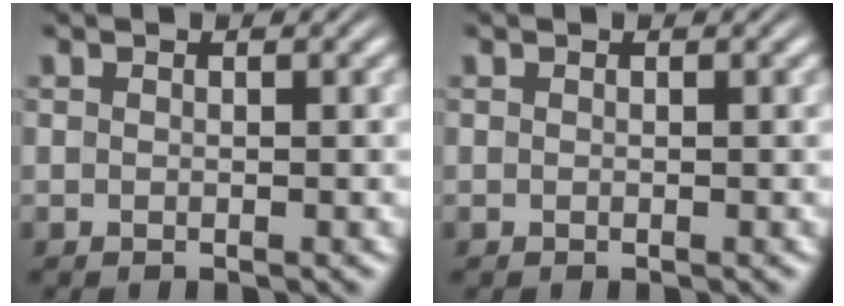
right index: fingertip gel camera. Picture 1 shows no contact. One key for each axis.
{"total": 0.0}